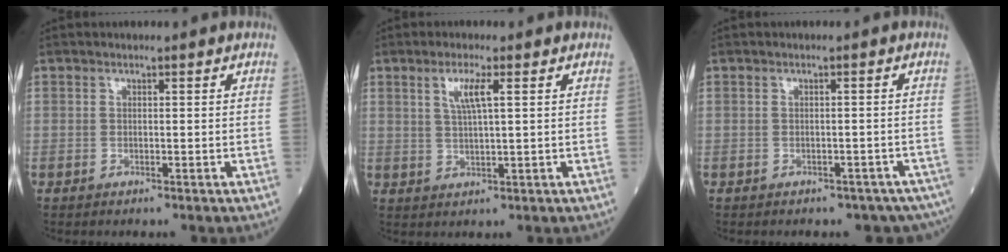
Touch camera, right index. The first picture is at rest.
{"total": 4.0, "force": [1.6, 0.1, 3.6], "torque": [-0.074, 0.001, 0.032]}
{"total": 7.5, "force": [-6.0, 3.6, 2.8], "torque": [-0.029, 0.000, -0.060]}